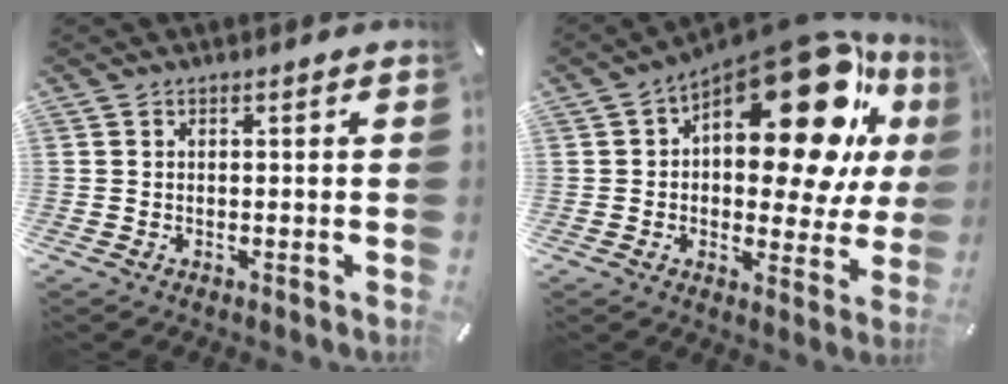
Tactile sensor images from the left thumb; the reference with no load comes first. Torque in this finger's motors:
{"motor_torque": [2.50, 2.50, 0.57, -0.11, 0.33]}